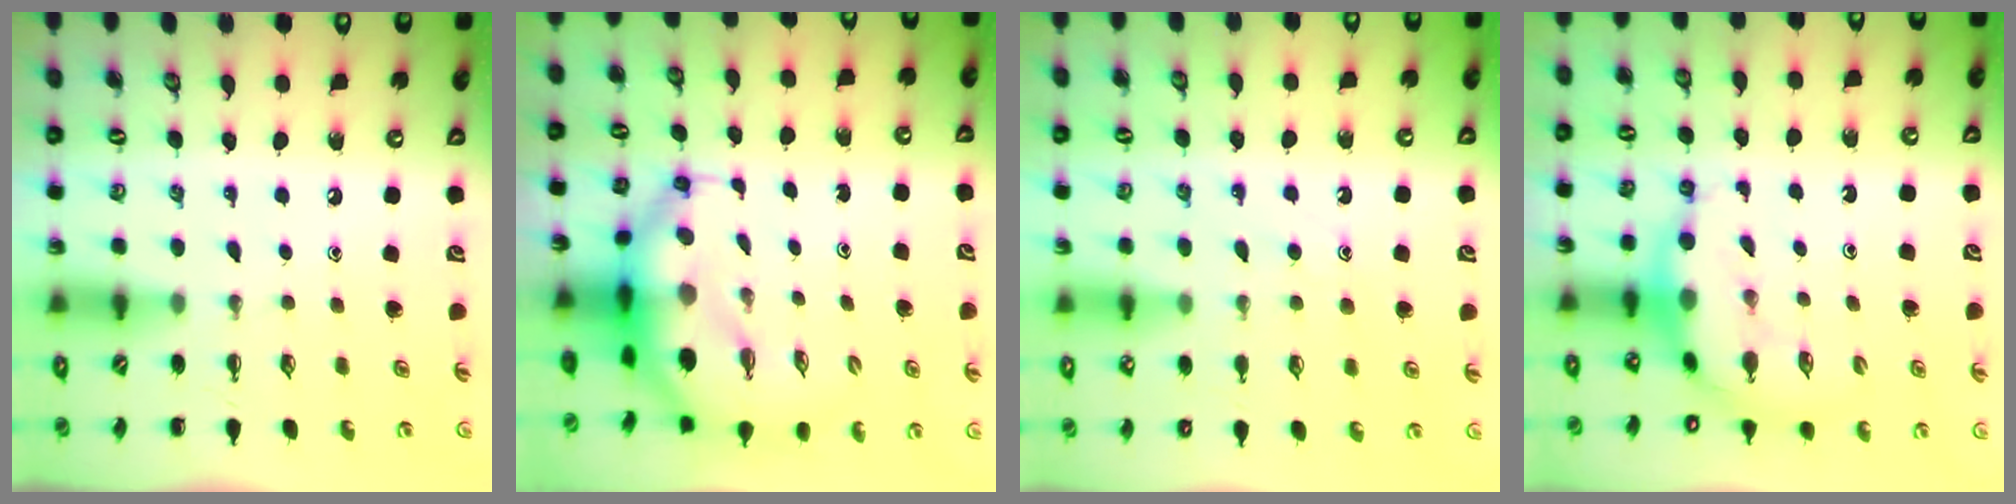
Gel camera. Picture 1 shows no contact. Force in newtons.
{"total": 8.2, "press": 7.9, "slide": 2.0}
{"total": 10.0, "press": 9.9, "slide": 0.7}
{"total": 8.7, "press": 8.6, "slide": 1.2}